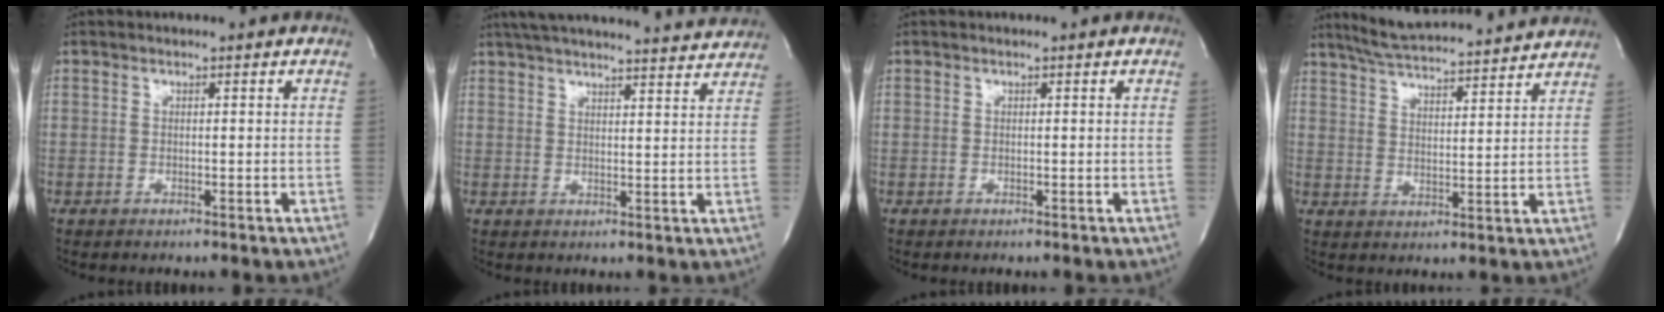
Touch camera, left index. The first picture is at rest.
{"total": 21.6, "force": [20.0, 1.9, 7.7], "torque": [-0.126, 0.006, 0.259]}
{"total": 0.0}
{"total": 17.2, "force": [15.9, 1.5, 6.2], "torque": [-0.106, 0.022, 0.232]}